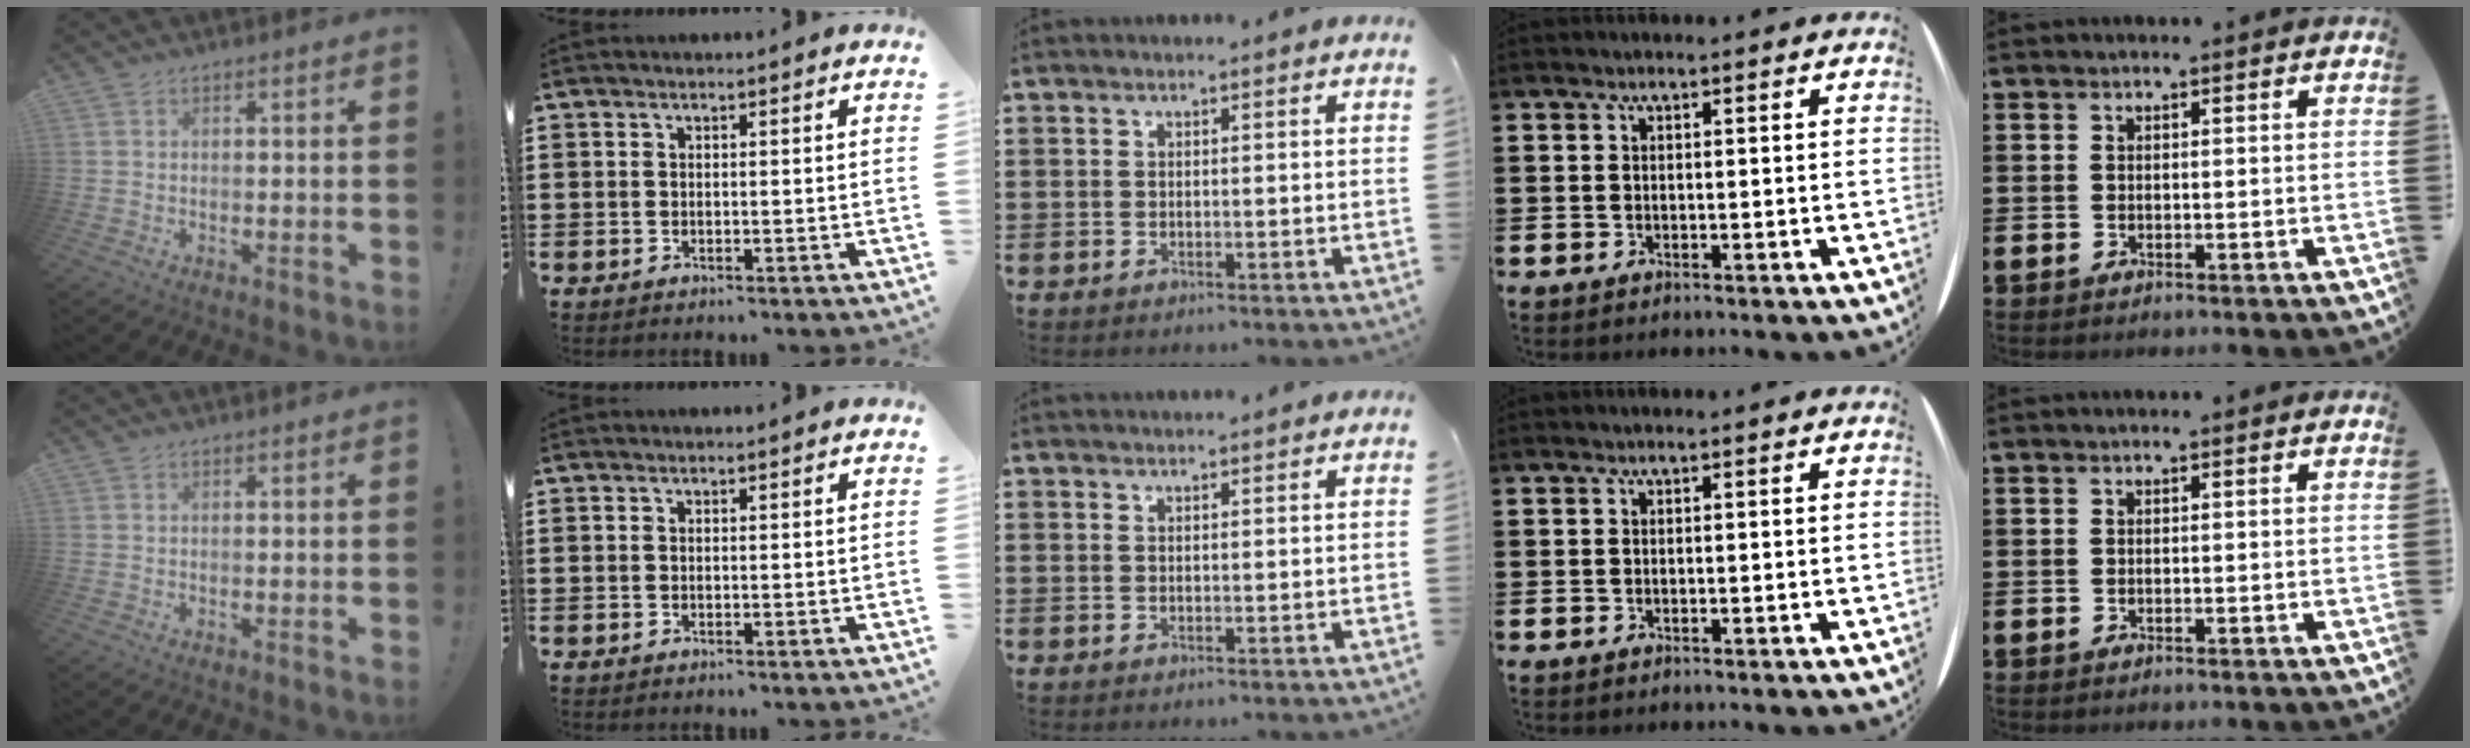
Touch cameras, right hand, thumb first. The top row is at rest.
{"middle": {"total": 0.7, "force": [0.7, 0.0, 0.0], "torque": [-0.002, -0.003, 0.014]}}